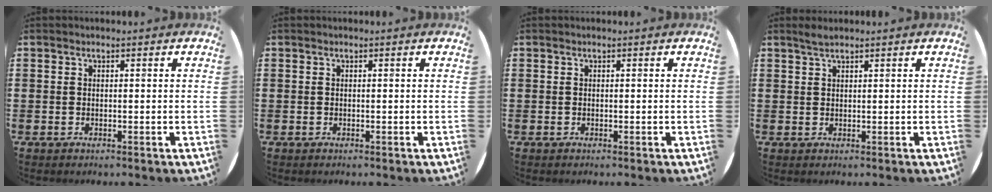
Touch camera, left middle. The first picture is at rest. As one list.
[{"total": 0.0}, {"total": 0.0}, {"total": 1.3, "force": [1.2, 0.0, 0.5], "torque": [-0.010, 0.002, 0.022]}]